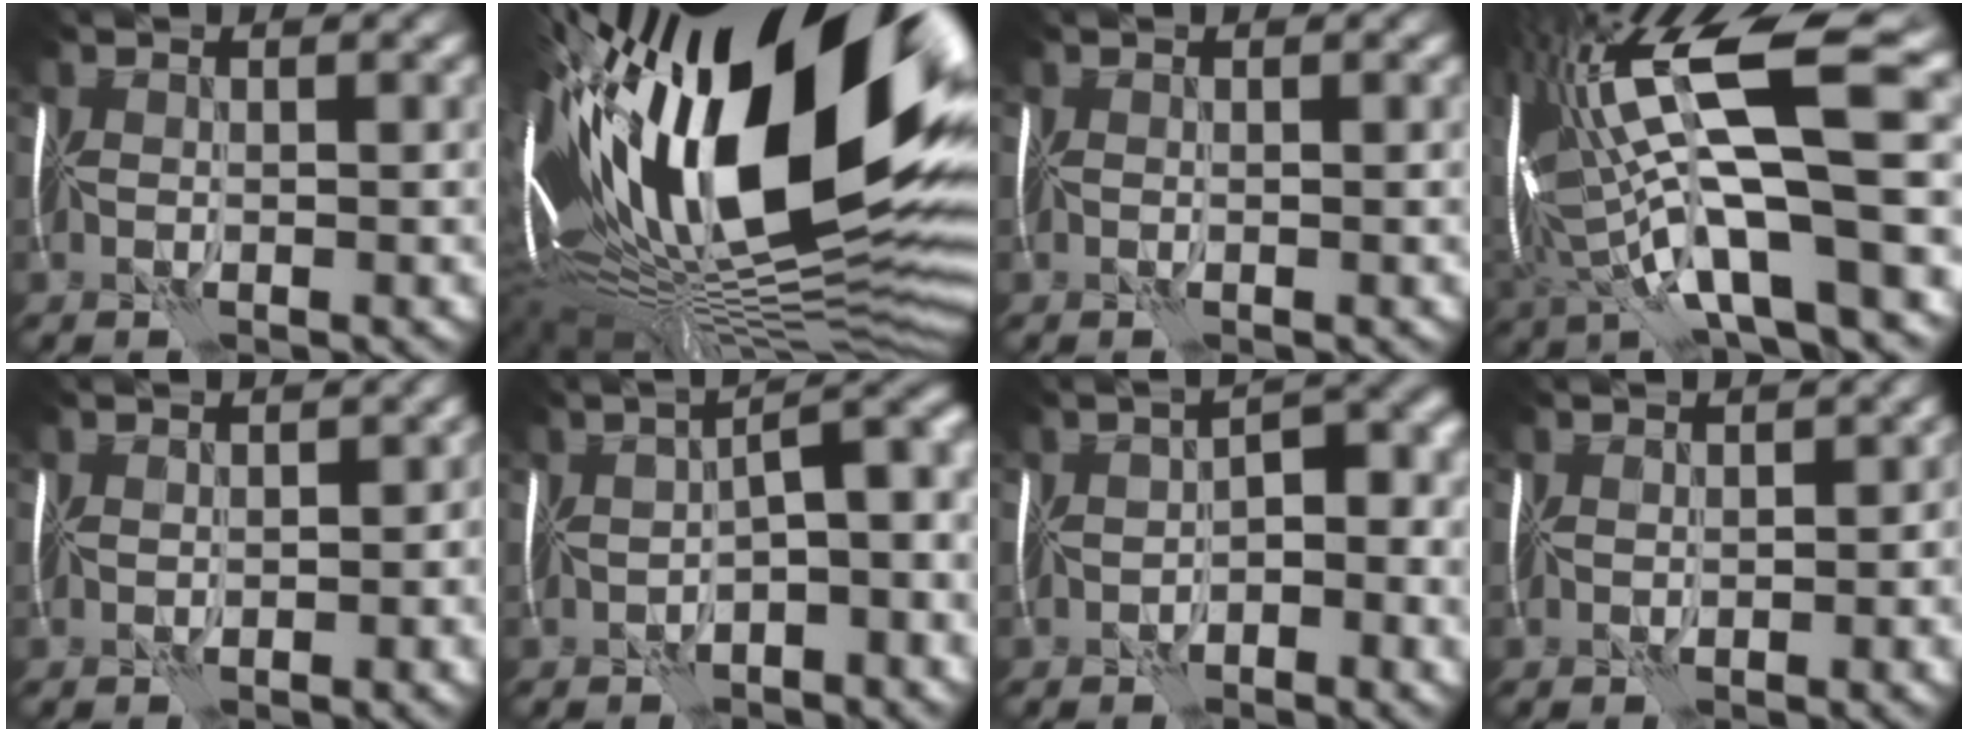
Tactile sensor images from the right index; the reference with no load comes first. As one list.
[{"total": 22.8, "force": [4.6, 10.3, 19.8], "torque": [-0.339, -0.019, 0.072]}, {"total": 0.0}, {"total": 15.1, "force": [1.2, 4.5, 14.4], "torque": [-0.279, 0.008, 0.031]}, {"total": 2.8, "force": [-0.3, 2.0, 1.9], "torque": [-0.003, -0.001, -0.002]}, {"total": 7.8, "force": [-1.3, 3.1, 7.0], "torque": [-0.081, 0.011, -0.019]}, {"total": 4.2, "force": [-1.5, 2.0, 3.4], "torque": [-0.039, 0.012, -0.030]}, {"total": 2.4, "force": [-0.2, 1.7, 1.7], "torque": [0.000, -0.002, 0.000]}]